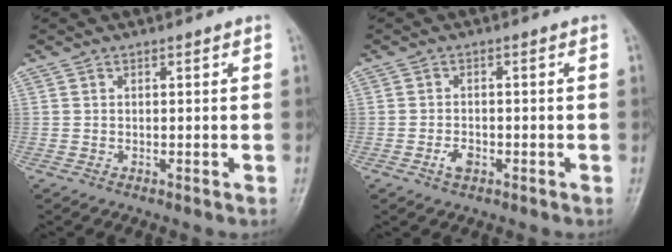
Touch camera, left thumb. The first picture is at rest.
{"total": 2.6, "force": [-1.2, 1.6, 1.6], "torque": [-0.028, 0.005, -0.022]}